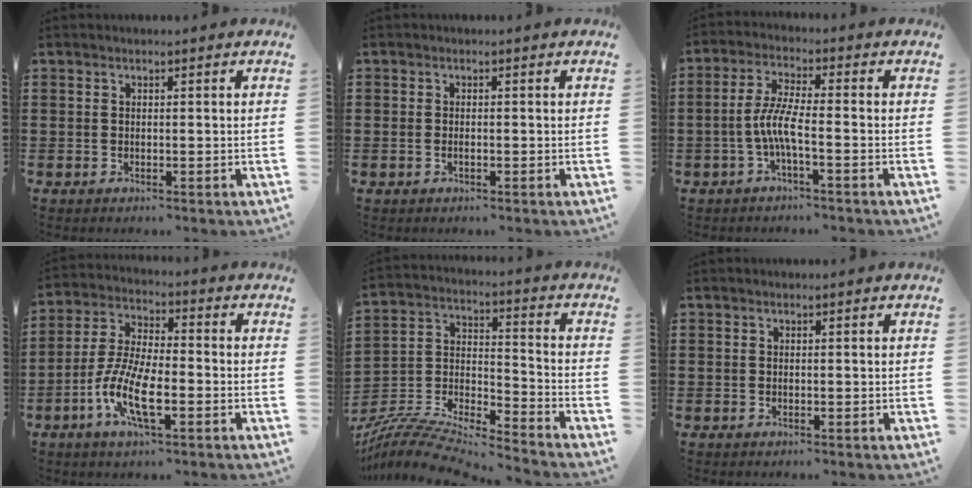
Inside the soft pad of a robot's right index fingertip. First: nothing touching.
{"total": 0.8, "force": [-0.3, 0.3, 0.7], "torque": [-0.014, -0.003, -0.005]}
{"total": 5.4, "force": [-1.8, 0.7, 5.0], "torque": [-0.125, -0.011, -0.045]}
{"total": 9.6, "force": [-3.7, 3.2, 8.3], "torque": [-0.195, -0.014, -0.074]}
{"total": 8.8, "force": [-8.3, 1.1, 2.8], "torque": [-0.062, 0.003, -0.171]}
{"total": 0.0}